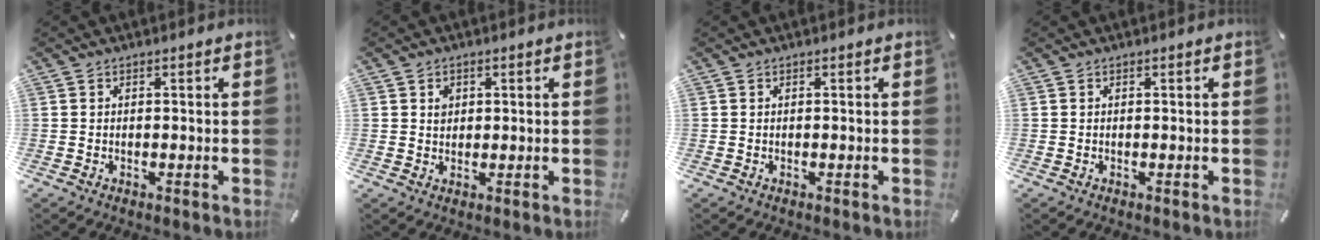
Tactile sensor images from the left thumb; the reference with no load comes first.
{"total": 2.0, "force": [0.6, 1.9, 0.5], "torque": [0.003, -0.003, 0.007]}
{"total": 0.0}
{"total": 0.0}